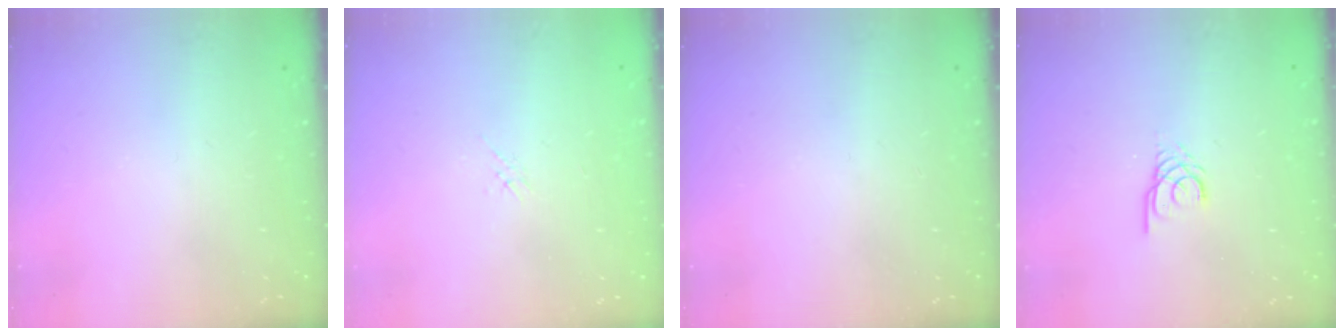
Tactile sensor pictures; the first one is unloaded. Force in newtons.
{"total": 1.7, "press": 1.6, "slide": 0.4}
{"total": 0.0}
{"total": 3.0, "press": 3.0, "slide": 0.3}